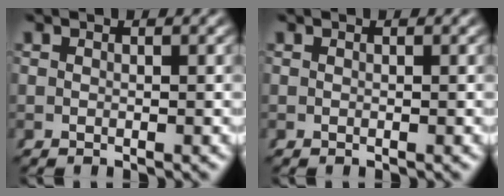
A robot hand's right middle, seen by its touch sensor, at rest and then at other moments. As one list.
[{"total": 0.0}]